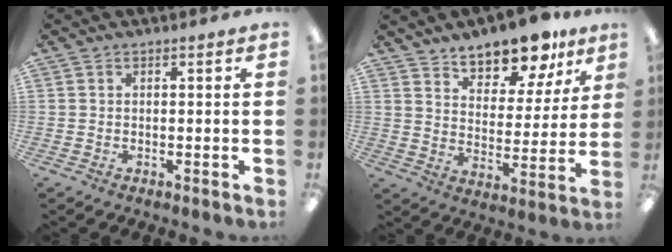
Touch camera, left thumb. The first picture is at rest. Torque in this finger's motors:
{"motor_torque": [0.28, 0.43, 1.47, -1.25, 0.04]}